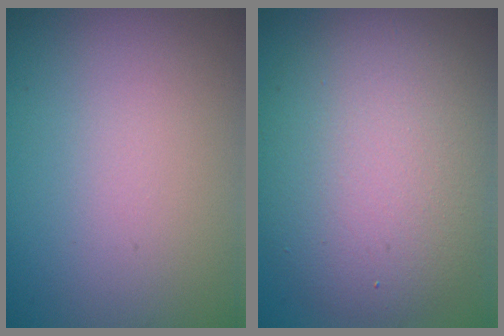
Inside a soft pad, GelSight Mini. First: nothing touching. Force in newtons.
{"total": 9.0, "press": 9.0, "slide": 1.0}